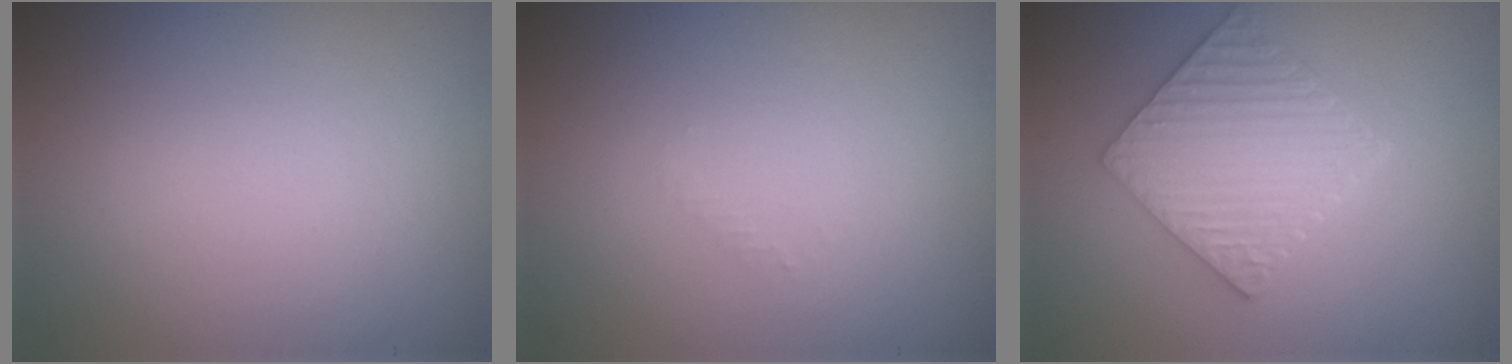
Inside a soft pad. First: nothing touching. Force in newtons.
{"total": 0.5, "press": 0.5, "slide": 0.2}
{"total": 5.6, "press": 4.5, "slide": 3.4}